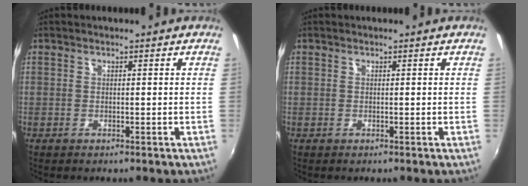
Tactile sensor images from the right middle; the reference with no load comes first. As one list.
[{"total": 0.0}]